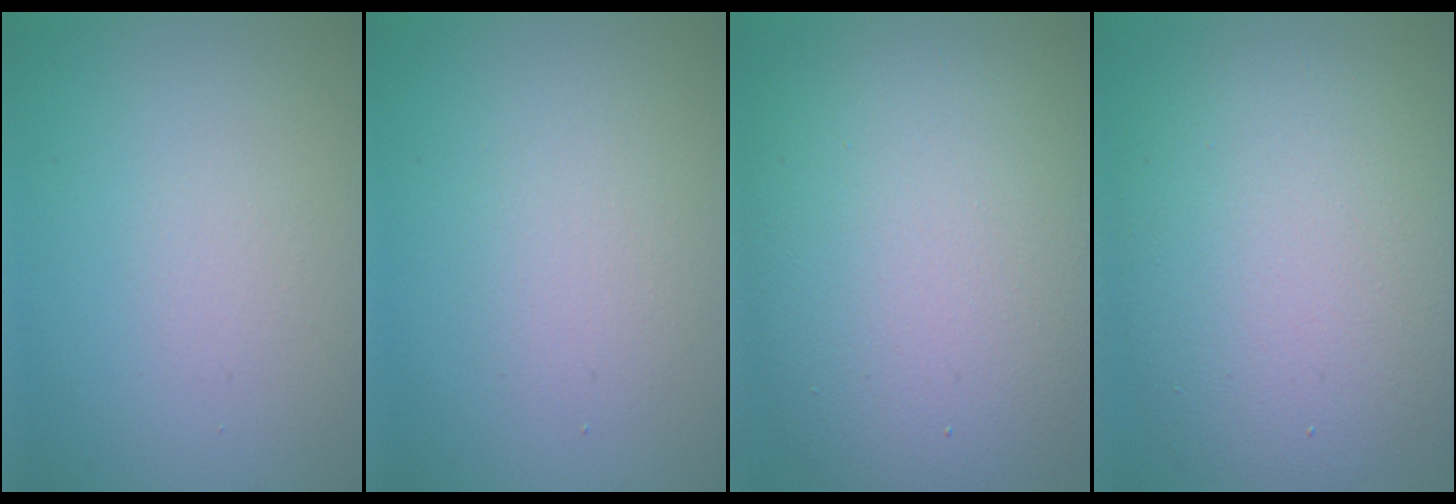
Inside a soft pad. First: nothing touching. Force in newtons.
{"total": 1.8, "press": 1.8, "slide": 0.1}
{"total": 14.5, "press": 14.5, "slide": 0.5}
{"total": 11.6, "press": 11.5, "slide": 0.9}